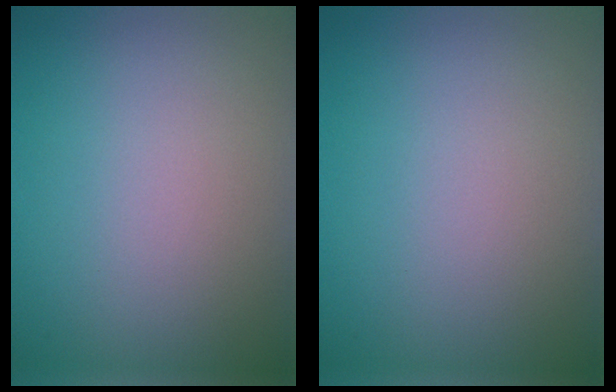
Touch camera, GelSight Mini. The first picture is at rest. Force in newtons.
{"total": 0.0}